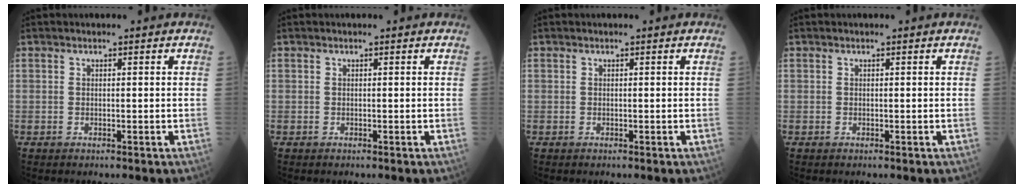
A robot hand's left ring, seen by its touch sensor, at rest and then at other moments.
{"total": 0.0}
{"total": 0.0}
{"total": 0.0}